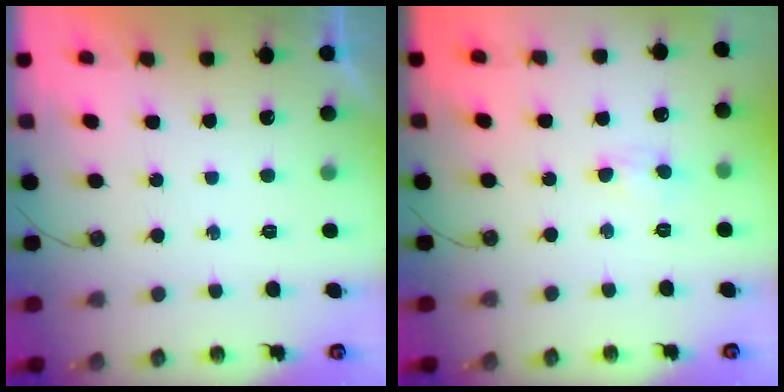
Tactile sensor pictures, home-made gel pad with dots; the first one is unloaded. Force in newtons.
{"total": 4.6, "press": 4.6, "slide": 0.7}